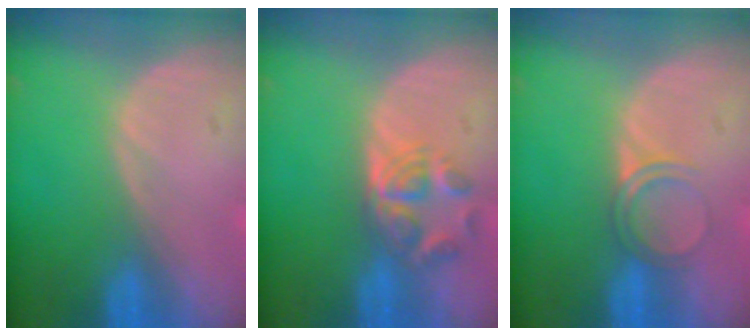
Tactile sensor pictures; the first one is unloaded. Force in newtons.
{"total": 5.9, "press": 4.8, "slide": 3.4}
{"total": 3.2, "press": 2.9, "slide": 1.2}